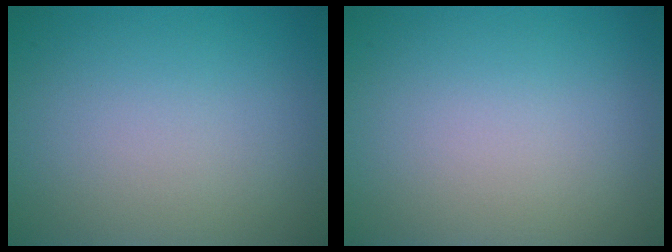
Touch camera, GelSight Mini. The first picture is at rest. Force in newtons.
{"total": 0.0}